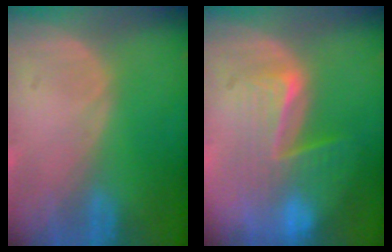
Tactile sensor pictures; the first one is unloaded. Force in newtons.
{"total": 7.6, "press": 7.1, "slide": 2.5}